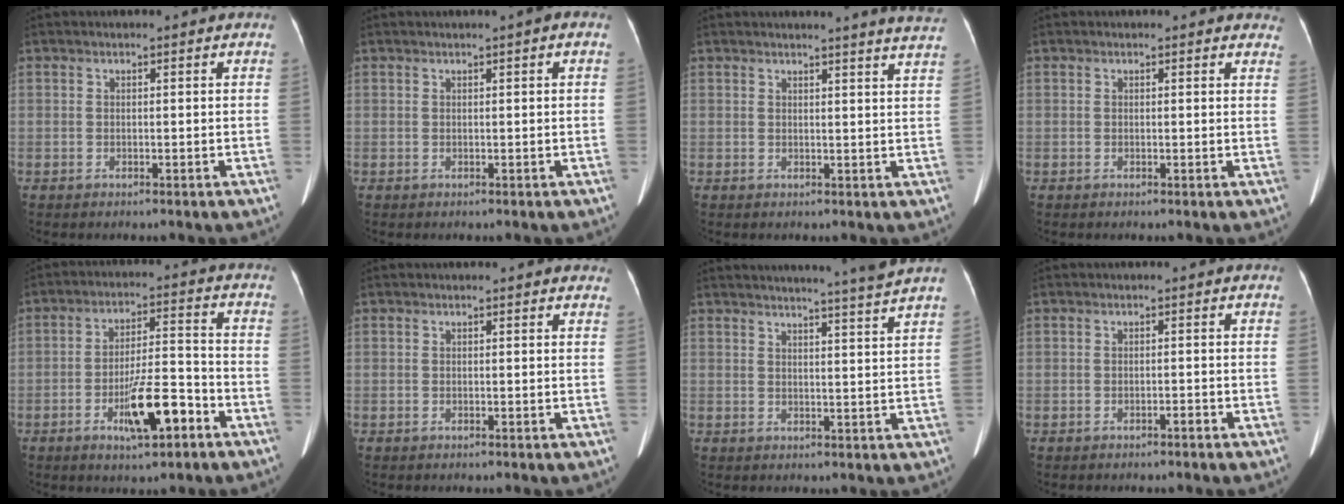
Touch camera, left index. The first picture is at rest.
{"total": 0.9, "force": [0.3, 0.0, 0.8], "torque": [-0.013, 0.003, 0.004]}
{"total": 7.9, "force": [7.4, -1.2, 2.6], "torque": [-0.027, -0.033, 0.060]}
{"total": 3.4, "force": [3.1, 1.1, 0.8], "torque": [0.008, -0.006, 0.008]}
{"total": 9.6, "force": [-4.7, 2.1, 8.1], "torque": [-0.147, 0.005, -0.074]}
{"total": 2.1, "force": [2.0, 0.5, 0.5], "torque": [-0.005, -0.003, 0.002]}
{"total": 9.8, "force": [8.9, -2.6, 3.1], "torque": [-0.042, -0.032, 0.104]}
{"total": 0.7, "force": [-0.6, 0.0, 0.4], "torque": [-0.006, 0.001, -0.008]}